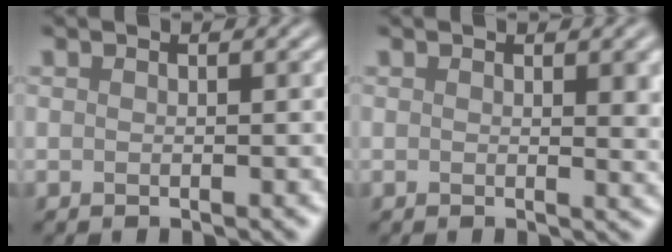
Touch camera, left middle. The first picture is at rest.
{"total": 2.5, "force": [0.6, 0.6, 2.4], "torque": [-0.023, -0.001, 0.008]}